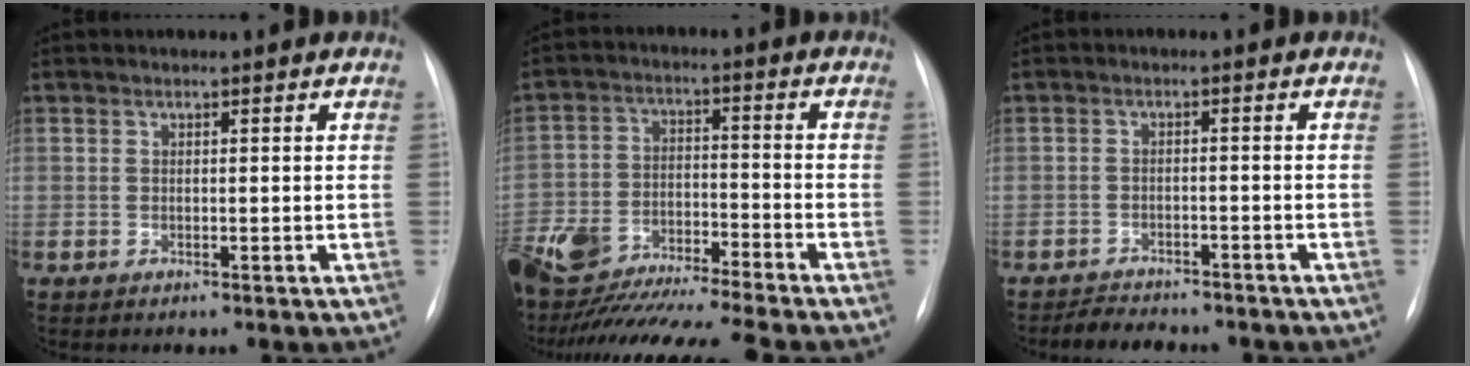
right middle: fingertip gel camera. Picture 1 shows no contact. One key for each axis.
{"total": 21.3, "fx": -19.1, "fy": 1.1, "fz": 9.4, "tx": -0.211, "ty": -0.025, "tz": -0.321}
{"total": 6.2, "fx": -5.6, "fy": 2.0, "fz": 1.8, "tx": -0.038, "ty": -0.005, "tz": -0.074}